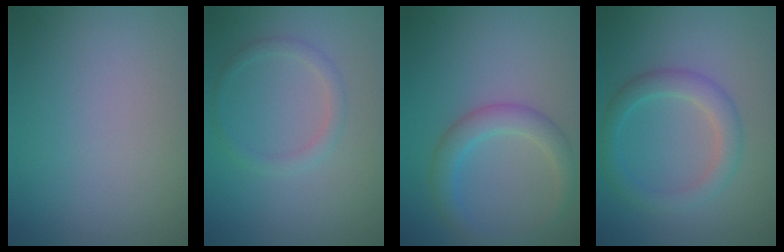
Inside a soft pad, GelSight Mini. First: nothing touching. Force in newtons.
{"total": 1.5, "press": 1.5, "slide": 0.1}
{"total": 3.0, "press": 3.0, "slide": 0.1}
{"total": 3.0, "press": 3.0, "slide": 0.1}